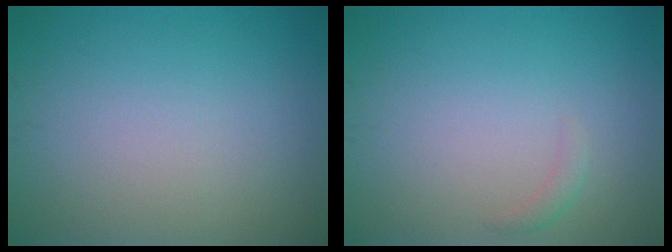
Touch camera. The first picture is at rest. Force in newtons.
{"total": 0.8, "press": 0.8, "slide": 0.0}